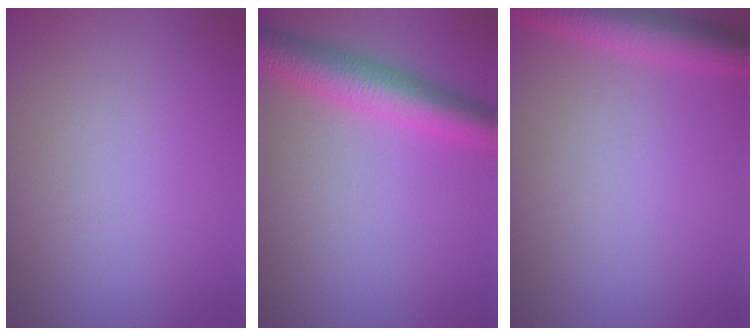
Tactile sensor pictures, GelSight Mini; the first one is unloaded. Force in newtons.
{"total": 5.5, "press": 5.5, "slide": 0.1}
{"total": 4.5, "press": 4.5, "slide": 0.2}